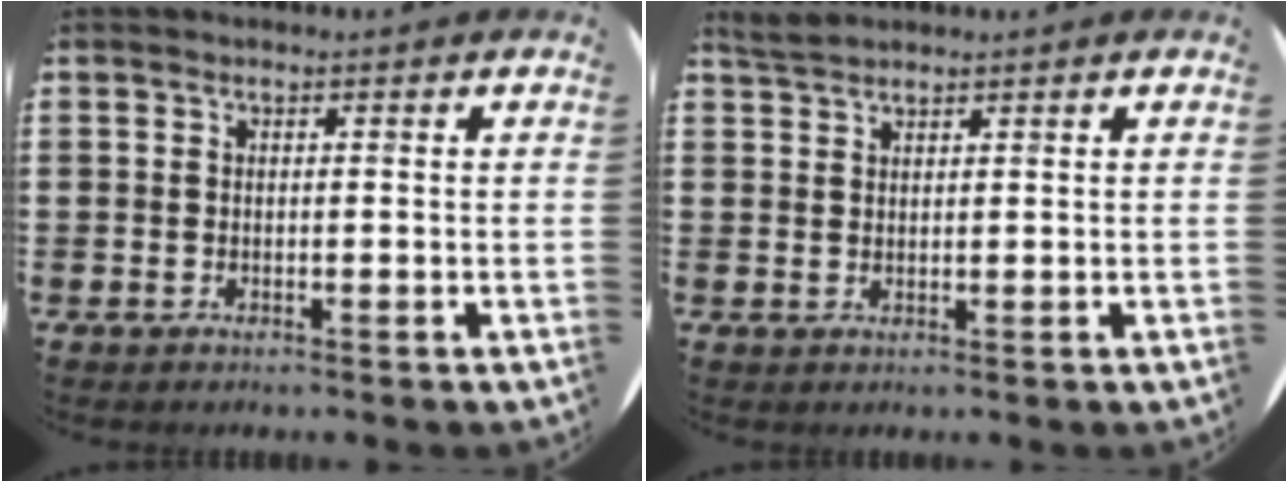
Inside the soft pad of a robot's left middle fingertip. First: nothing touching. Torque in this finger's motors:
{"motor_torque": [0.33, -0.34, 0.00, 0.00]}